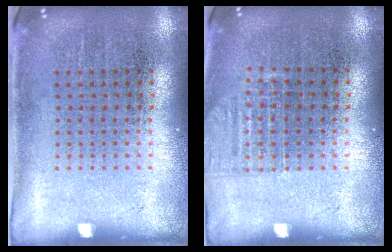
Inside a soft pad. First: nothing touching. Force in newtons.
{"total": 0.9, "press": 0.8, "slide": 0.3}